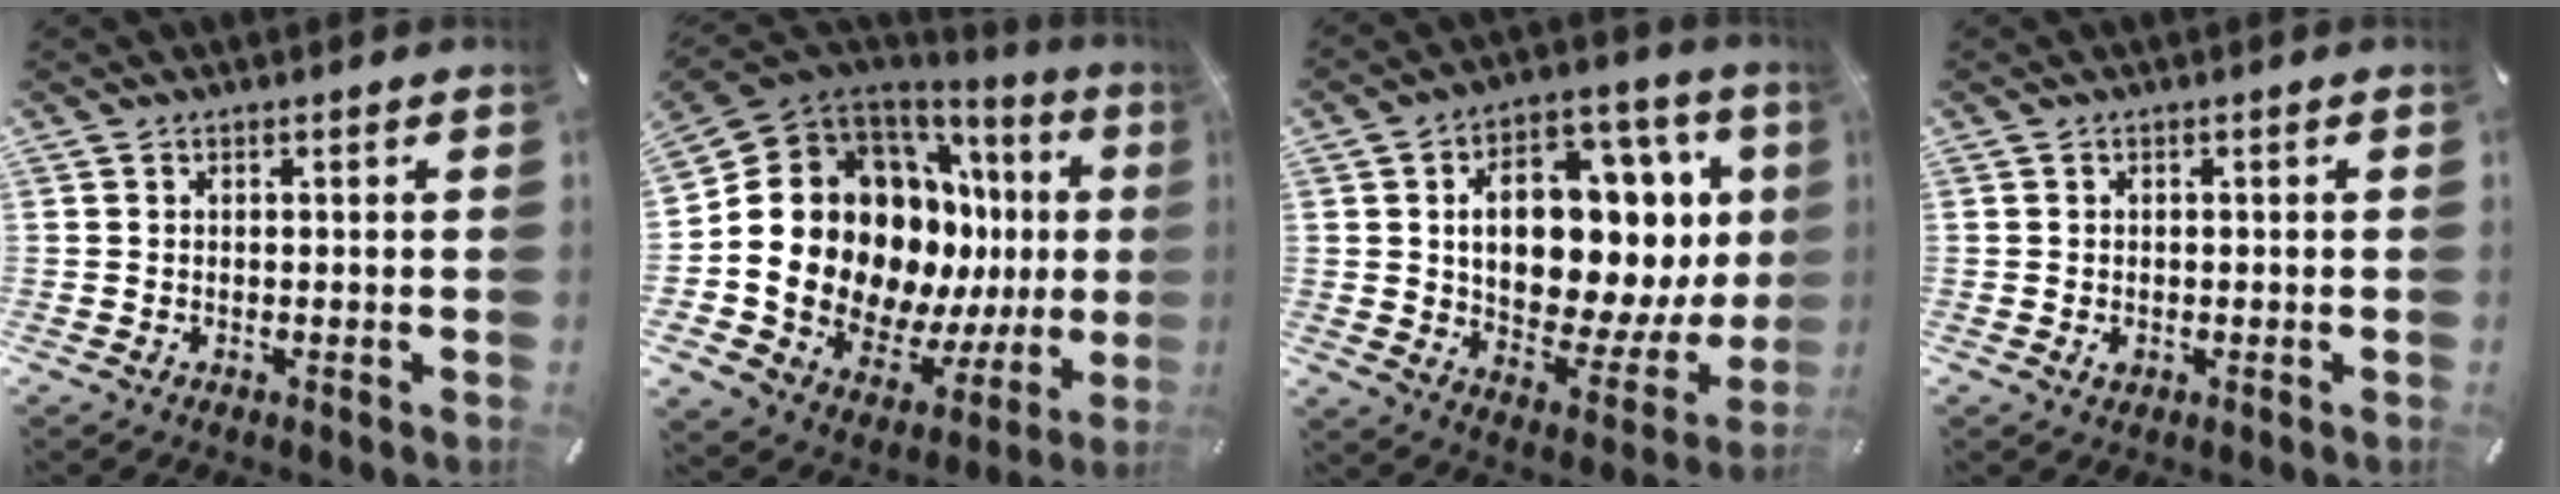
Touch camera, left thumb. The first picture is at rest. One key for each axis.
{"total": 21.9, "fx": 2.5, "fy": 16.0, "fz": 14.7, "tx": -0.255, "ty": -0.057, "tz": 0.073}
{"total": 19.0, "fx": 4.0, "fy": 11.6, "fz": 14.6, "tx": -0.213, "ty": -0.036, "tz": 0.067}
{"total": 1.1, "fx": -0.3, "fy": 0.9, "fz": 0.6, "tx": -0.012, "ty": 0.001, "tz": -0.006}